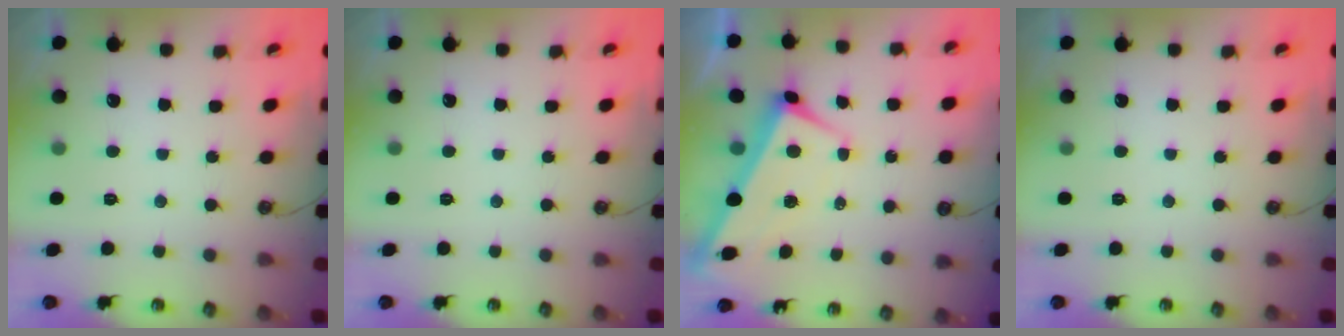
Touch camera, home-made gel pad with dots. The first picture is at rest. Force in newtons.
{"total": 0.0}
{"total": 0.9, "press": 0.2, "slide": 0.9}
{"total": 0.0}